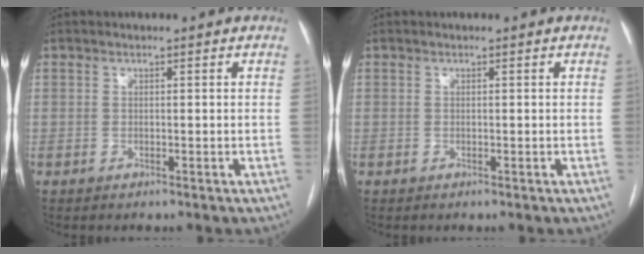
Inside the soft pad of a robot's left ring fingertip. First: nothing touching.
{"total": 0.0}